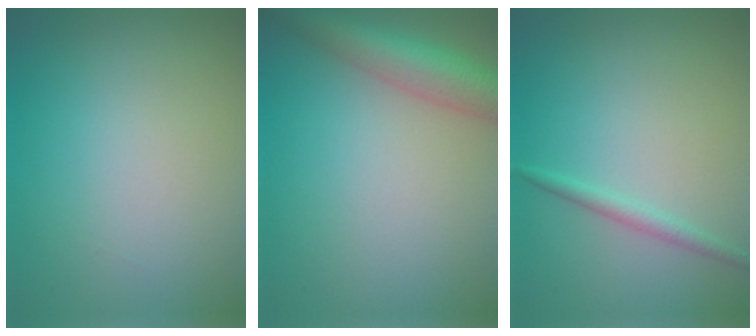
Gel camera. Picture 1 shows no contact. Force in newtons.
{"total": 5.3, "press": 5.3, "slide": 0.3}
{"total": 1.4, "press": 1.4, "slide": 0.1}